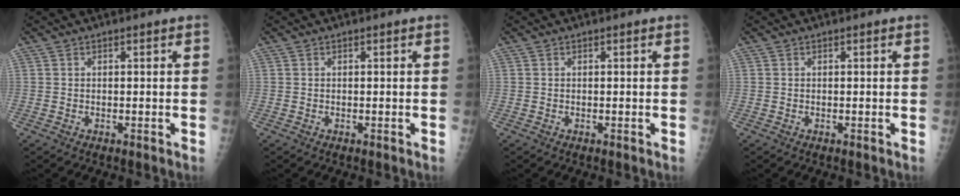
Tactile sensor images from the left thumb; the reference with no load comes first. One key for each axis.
{"total": 0.0}
{"total": 0.0}
{"total": 0.0}